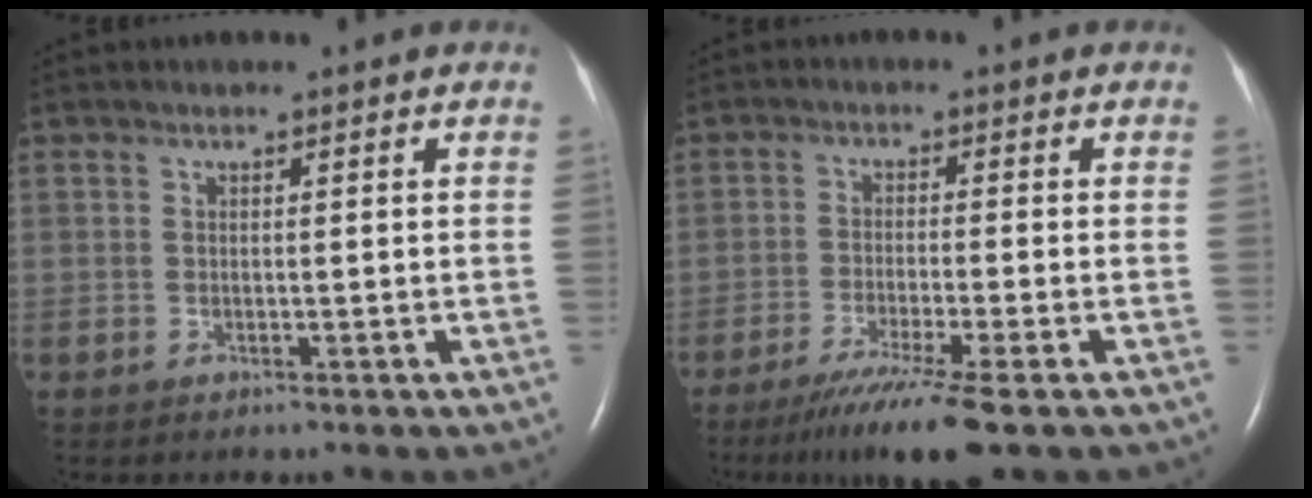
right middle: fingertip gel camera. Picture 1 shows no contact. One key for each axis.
{"total": 8.8, "fx": -6.2, "fy": -1.1, "fz": 6.2, "tx": -0.104, "ty": -0.029, "tz": -0.102}